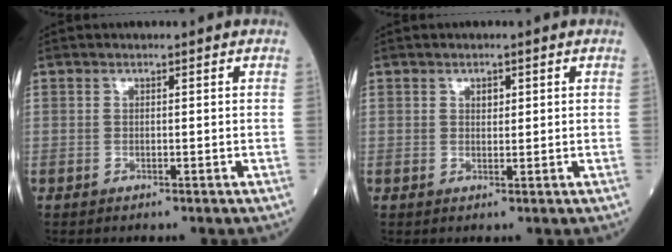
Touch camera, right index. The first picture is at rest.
{"total": 1.2, "force": [0.6, 0.8, 0.8], "torque": [-0.011, -0.003, 0.009]}